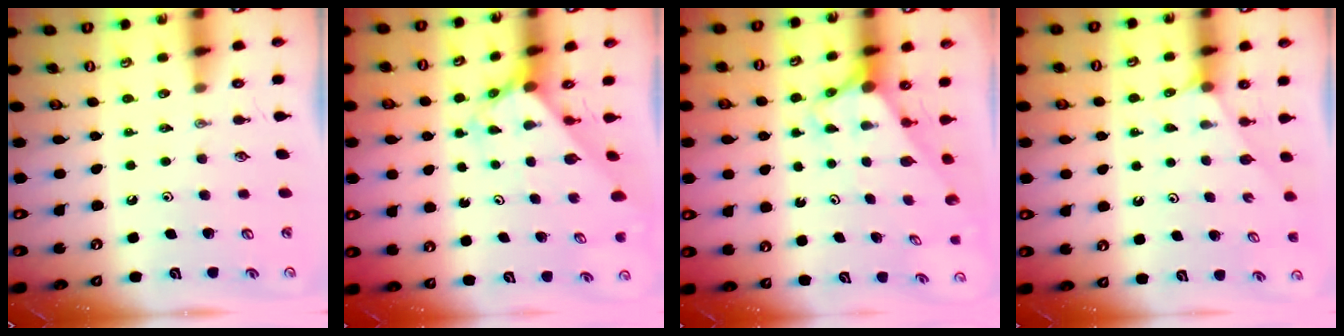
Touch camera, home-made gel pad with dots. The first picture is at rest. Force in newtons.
{"total": 2.3, "press": 2.3, "slide": 0.2}
{"total": 2.7, "press": 2.7, "slide": 0.0}
{"total": 2.3, "press": 2.3, "slide": 0.4}